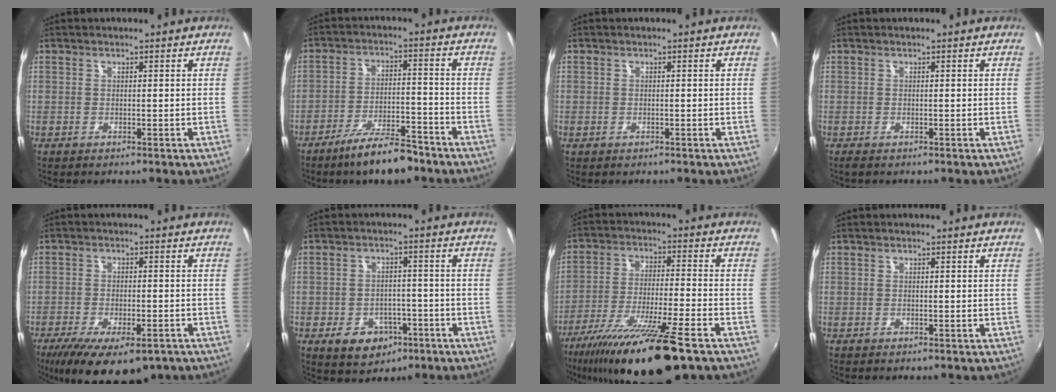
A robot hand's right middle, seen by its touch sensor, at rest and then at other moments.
{"total": 10.2, "force": [-8.0, 2.4, 5.9], "torque": [-0.117, -0.002, -0.127]}
{"total": 0.8, "force": [-0.4, 0.4, -0.6], "torque": [0.010, 0.000, -0.007]}
{"total": 0.5, "force": [-0.4, 0.2, 0.3], "torque": [-0.008, -0.004, -0.007]}
{"total": 15.8, "force": [-10.2, 6.0, 10.4], "torque": [-0.206, -0.046, -0.149]}
{"total": 8.5, "force": [-4.4, 6.1, 4.0], "torque": [-0.094, 0.008, -0.049]}
{"total": 18.9, "force": [-13.5, 1.5, 13.2], "torque": [-0.251, -0.045, -0.229]}
{"total": 0.0}